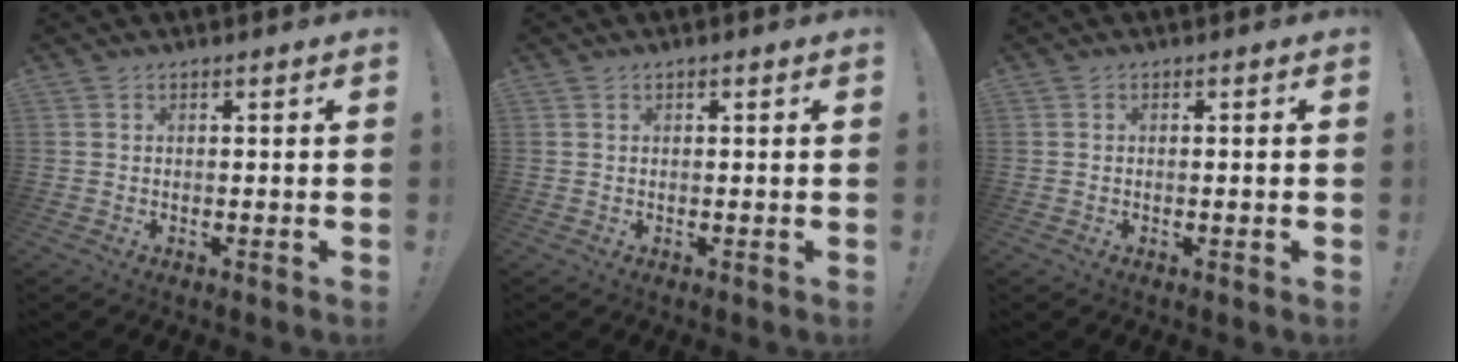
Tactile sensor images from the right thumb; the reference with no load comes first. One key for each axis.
{"total": 0.0}
{"total": 0.9, "fx": -0.3, "fy": 0.1, "fz": 0.8, "tx": -0.022, "ty": 0.003, "tz": -0.003}